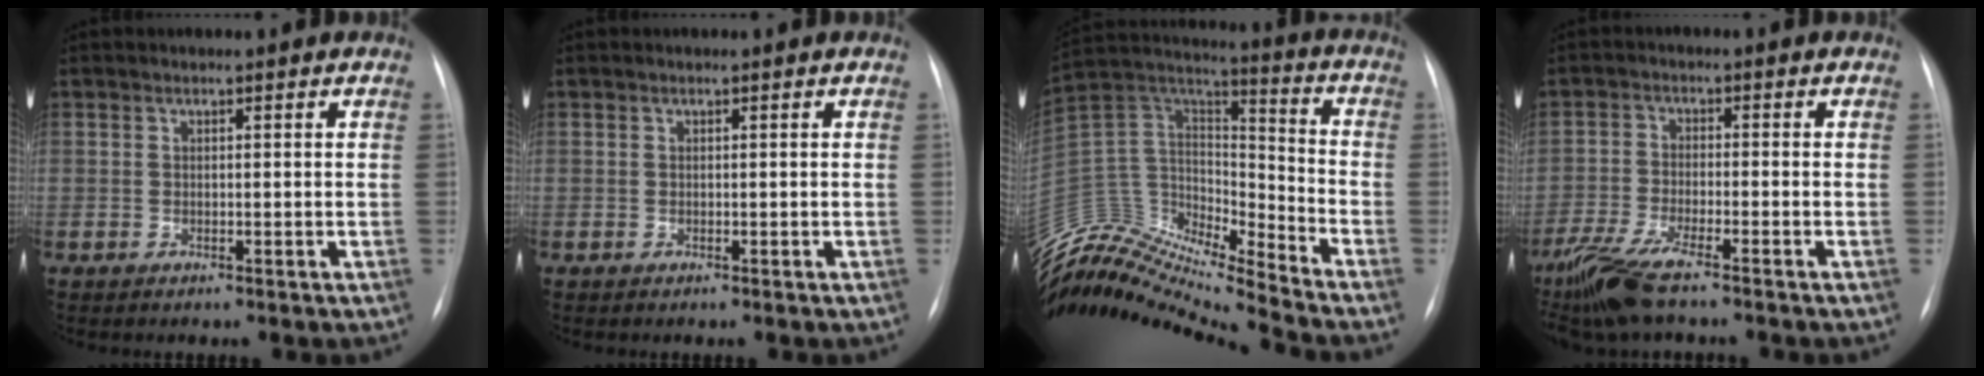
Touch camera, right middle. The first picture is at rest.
{"total": 0.0}
{"total": 18.6, "force": [-18.2, 0.7, 4.0], "torque": [-0.066, 0.069, -0.324]}
{"total": 7.9, "force": [-6.1, 0.9, 5.0], "torque": [-0.112, -0.023, -0.117]}